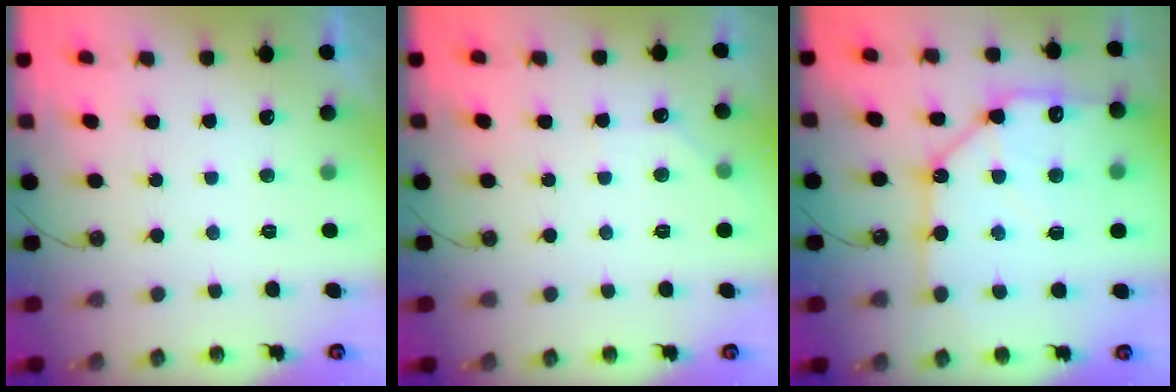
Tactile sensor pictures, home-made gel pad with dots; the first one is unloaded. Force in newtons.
{"total": 4.1, "press": 4.1, "slide": 0.5}
{"total": 18.9, "press": 18.7, "slide": 2.3}